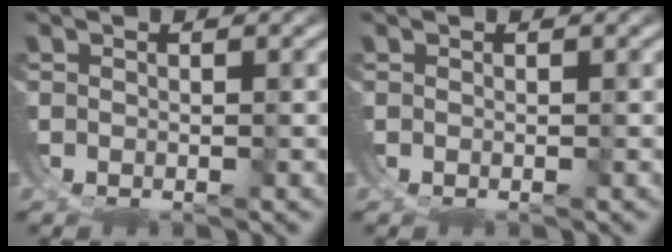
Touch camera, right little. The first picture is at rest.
{"total": 0.0}